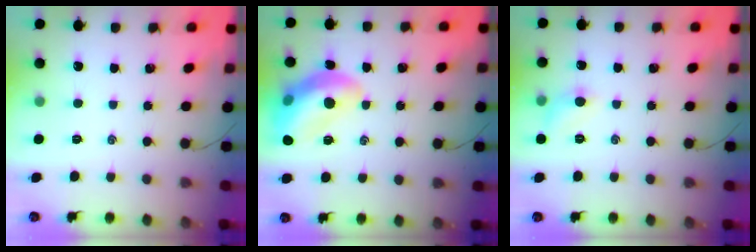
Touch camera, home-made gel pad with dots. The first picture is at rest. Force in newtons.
{"total": 14.4, "press": 14.3, "slide": 1.6}
{"total": 5.6, "press": 5.4, "slide": 1.7}